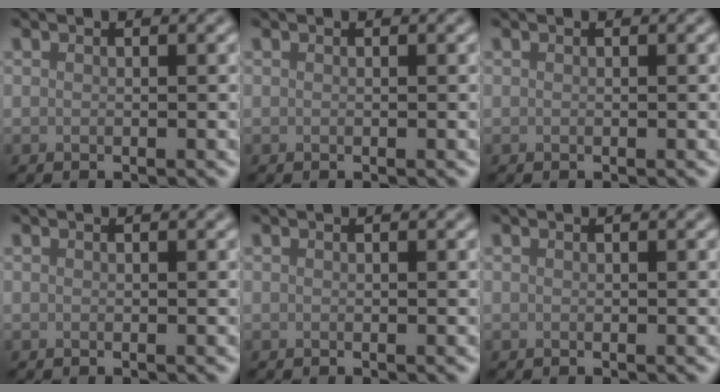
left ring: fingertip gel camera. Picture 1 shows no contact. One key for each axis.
{"total": 0.0}
{"total": 0.0}
{"total": 0.0}
{"total": 0.0}
{"total": 0.0}